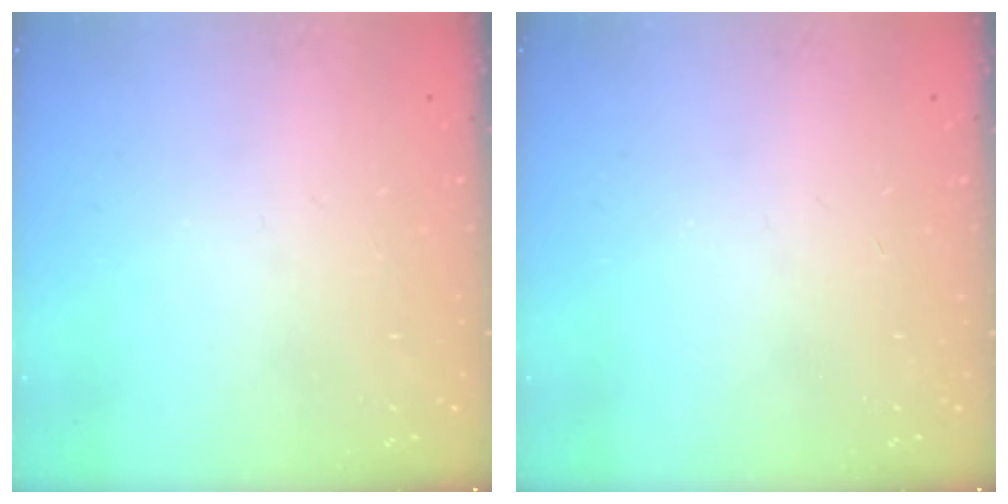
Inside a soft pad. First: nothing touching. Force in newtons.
{"total": 0.0}